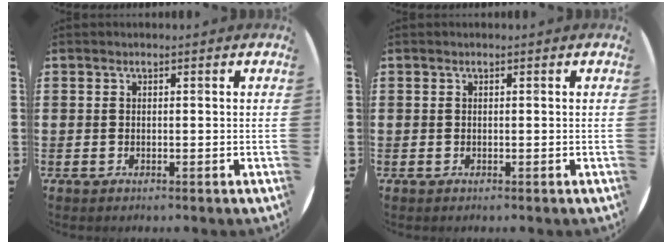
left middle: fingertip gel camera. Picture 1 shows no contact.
{"total": 0.0}